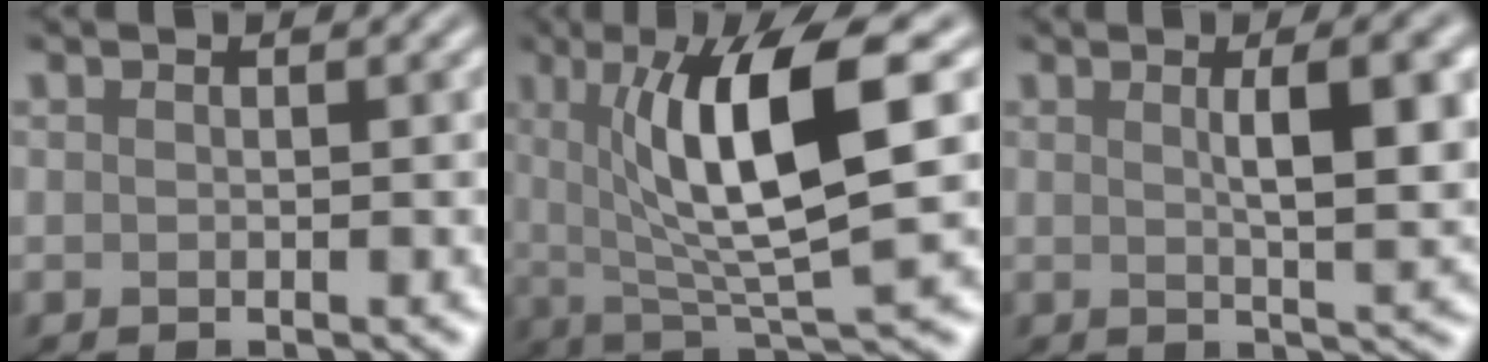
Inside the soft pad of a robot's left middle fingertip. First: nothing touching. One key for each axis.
{"total": 10.5, "fx": 2.0, "fy": 2.5, "fz": 10.0, "tx": -0.145, "ty": -0.006, "tz": 0.039}
{"total": 6.7, "fx": 1.4, "fy": 1.8, "fz": 6.3, "tx": -0.076, "ty": 0.009, "tz": 0.020}